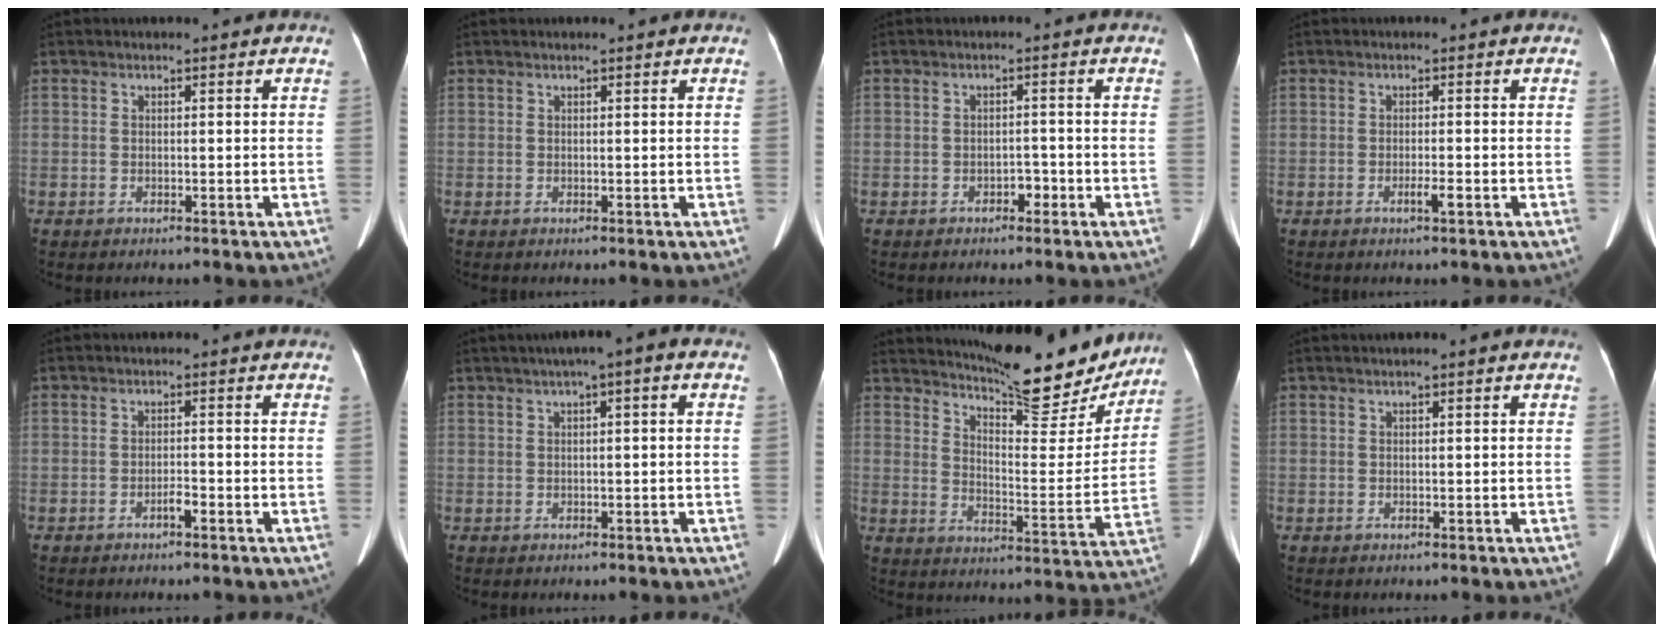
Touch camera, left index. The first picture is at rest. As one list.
[{"total": 0.6, "force": [0.5, 0.0, 0.3], "torque": [-0.006, 0.006, 0.009]}, {"total": 1.5, "force": [-1.0, 0.8, 0.7], "torque": [-0.008, 0.003, -0.014]}, {"total": 1.3, "force": [-0.6, 0.0, 1.1], "torque": [-0.024, -0.003, -0.010]}, {"total": 1.2, "force": [-0.9, 0.1, 0.8], "torque": [-0.015, 0.000, -0.015]}, {"total": 4.5, "force": [1.9, 0.5, 4.0], "torque": [-0.061, 0.022, 0.024]}, {"total": 18.9, "force": [16.8, 3.3, 8.0], "torque": [-0.117, -0.032, 0.227]}, {"total": 0.8, "force": [0.5, 0.0, 0.6], "torque": [-0.013, 0.005, 0.008]}]